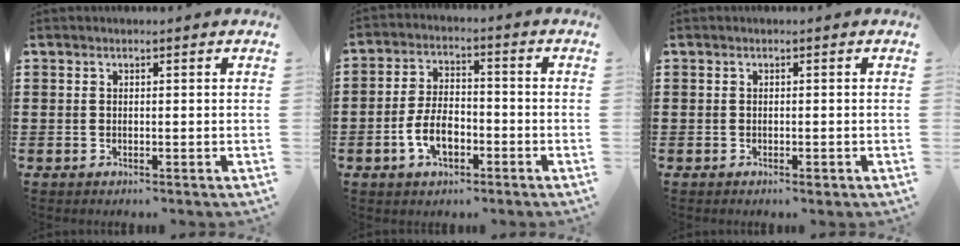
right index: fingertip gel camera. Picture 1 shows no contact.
{"total": 6.5, "force": [-2.5, 3.3, 5.0], "torque": [-0.112, 0.000, -0.050]}
{"total": 0.6, "force": [-0.4, 0.3, 0.4], "torque": [-0.011, -0.004, -0.006]}